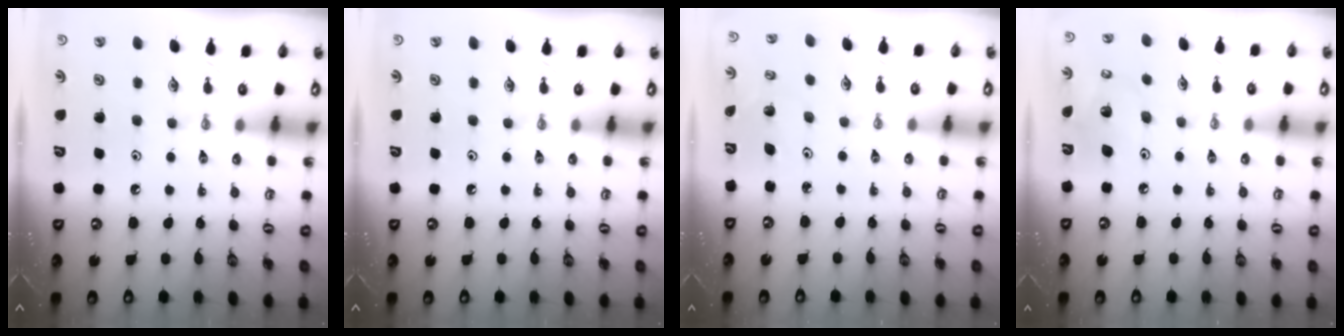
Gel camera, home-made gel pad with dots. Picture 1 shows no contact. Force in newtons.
{"total": 0.0}
{"total": 1.4, "press": 1.4, "slide": 0.1}
{"total": 7.4, "press": 7.0, "slide": 2.5}